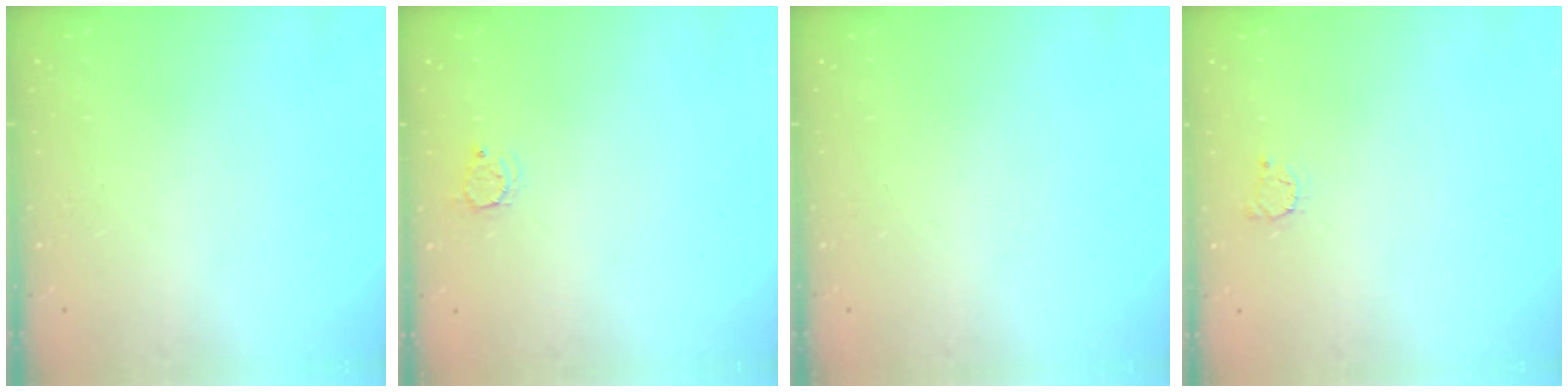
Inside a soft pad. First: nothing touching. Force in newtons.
{"total": 2.9, "press": 2.8, "slide": 0.4}
{"total": 0.0}
{"total": 2.5, "press": 2.5, "slide": 0.3}